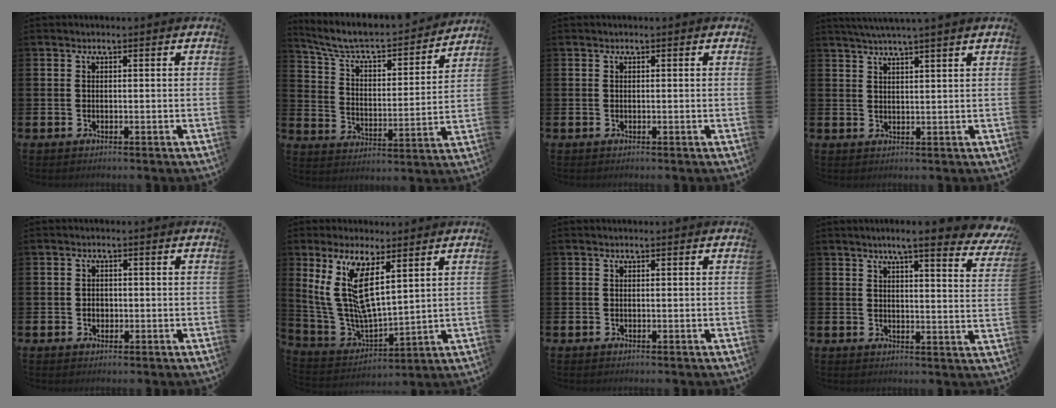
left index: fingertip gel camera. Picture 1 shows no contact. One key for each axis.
{"total": 7.3, "fx": 6.6, "fy": 1.6, "fz": 2.7, "tx": -0.091, "ty": -0.050, "tz": 0.109}
{"total": 0.0}
{"total": 3.3, "fx": 3.1, "fy": -1.0, "fz": 0.8, "tx": -0.026, "ty": -0.007, "tz": 0.058}
{"total": 1.3, "fx": -0.3, "fy": 1.1, "fz": 0.6, "tx": -0.003, "ty": 0.004, "tz": -0.010}
{"total": 10.7, "fx": 5.8, "fy": 3.9, "fz": 8.1, "tx": -0.191, "ty": -0.023, "tz": 0.107}
{"total": 0.0}
{"total": 6.0, "fx": 5.2, "fy": 0.3, "fz": 3.0, "tx": -0.046, "ty": -0.033, "tz": 0.081}